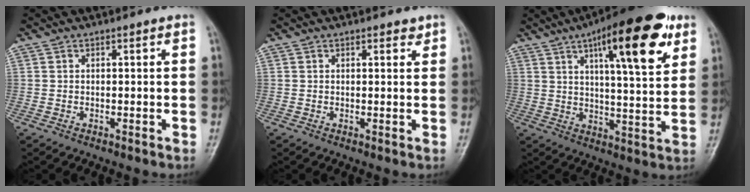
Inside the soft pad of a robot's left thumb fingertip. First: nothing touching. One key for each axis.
{"total": 1.3, "fx": 0.9, "fy": 0.6, "fz": 0.7, "tx": -0.001, "ty": -0.005, "tz": 0.009}
{"total": 19.2, "fx": 9.4, "fy": 5.5, "fz": 15.8, "tx": -0.205, "ty": -0.026, "tz": 0.135}